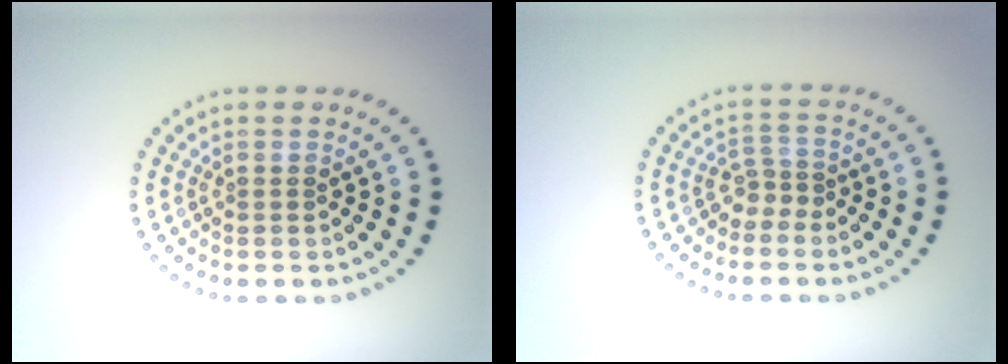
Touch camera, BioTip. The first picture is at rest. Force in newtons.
{"total": 1.7, "press": 1.1, "slide": 1.3}